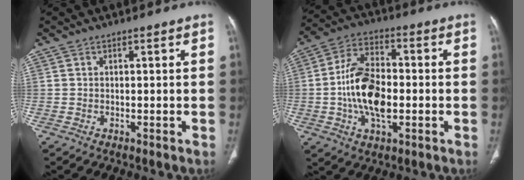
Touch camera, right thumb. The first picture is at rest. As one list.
[{"total": 14.0, "force": [-1.8, 7.8, 11.5], "torque": [-0.208, 0.019, -0.034]}]